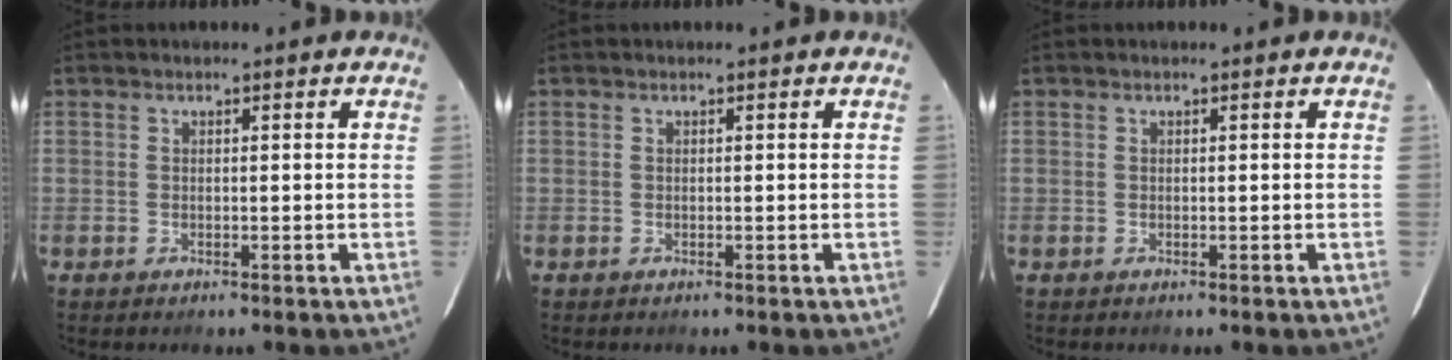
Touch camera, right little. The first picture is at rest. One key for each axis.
{"total": 0.0}
{"total": 0.0}